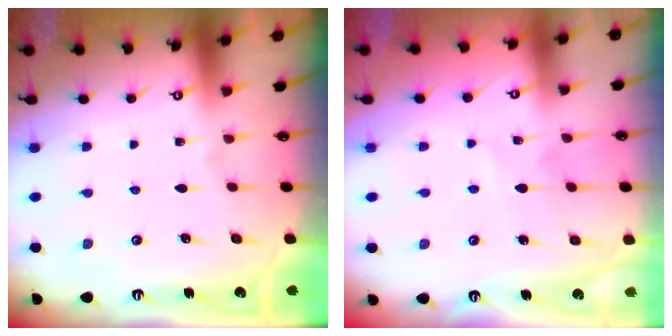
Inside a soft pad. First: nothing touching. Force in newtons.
{"total": 3.5, "press": 3.4, "slide": 0.3}